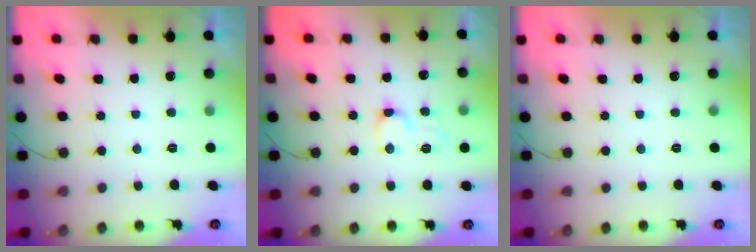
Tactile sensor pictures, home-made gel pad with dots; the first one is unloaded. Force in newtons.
{"total": 5.2, "press": 5.2, "slide": 0.3}
{"total": 0.0}